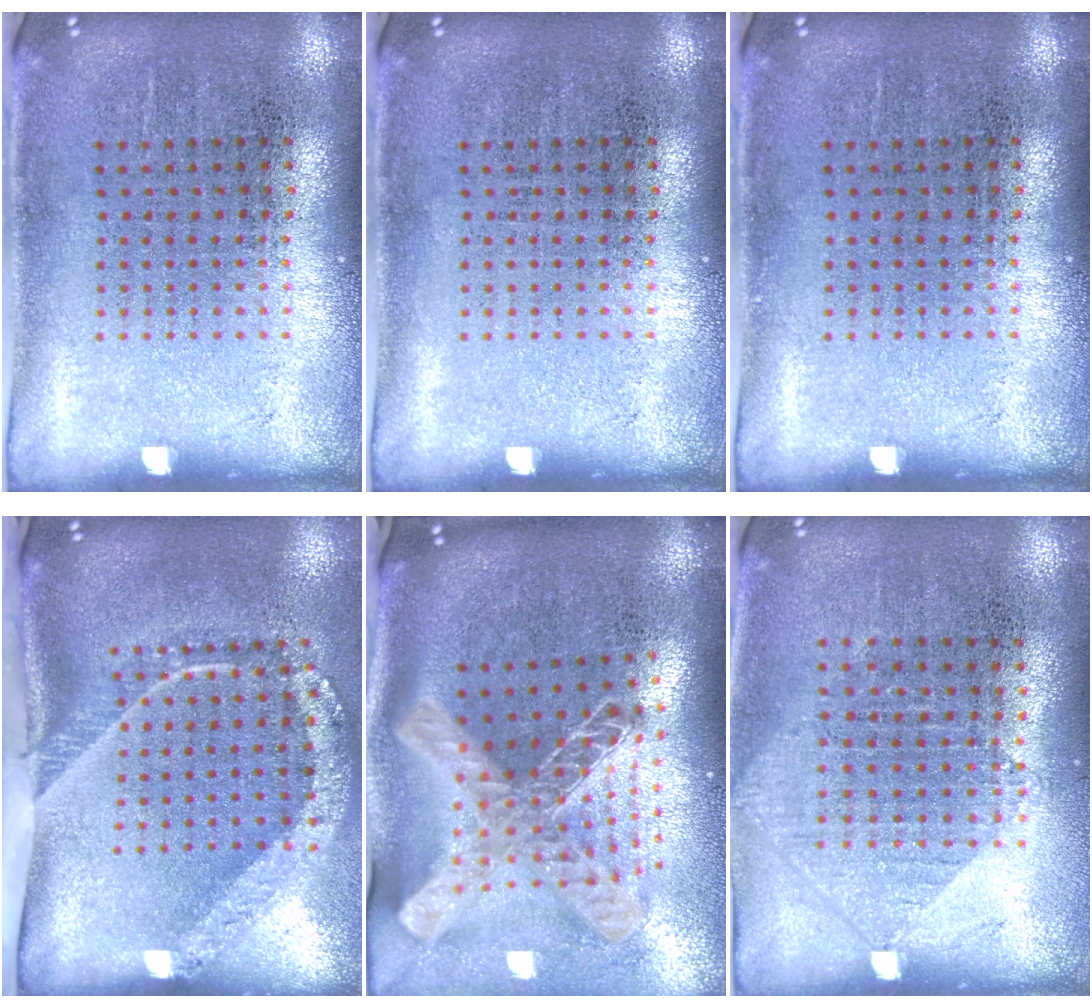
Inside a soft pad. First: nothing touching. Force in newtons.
{"total": 0.0}
{"total": 0.0}
{"total": 2.4, "press": 1.6, "slide": 1.8}
{"total": 2.8, "press": 2.0, "slide": 2.0}
{"total": 0.9, "press": 0.8, "slide": 0.3}